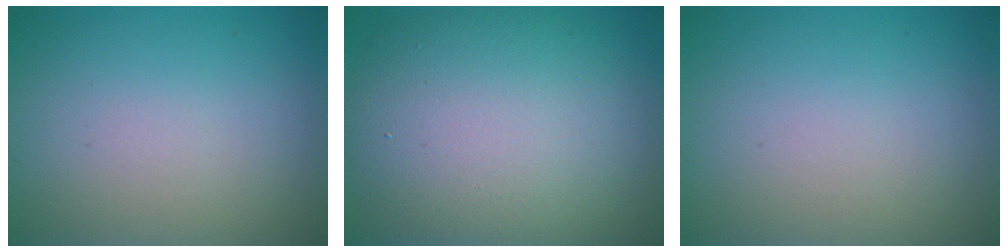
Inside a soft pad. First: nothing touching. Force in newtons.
{"total": 12.6, "press": 12.6, "slide": 0.9}
{"total": 0.0}